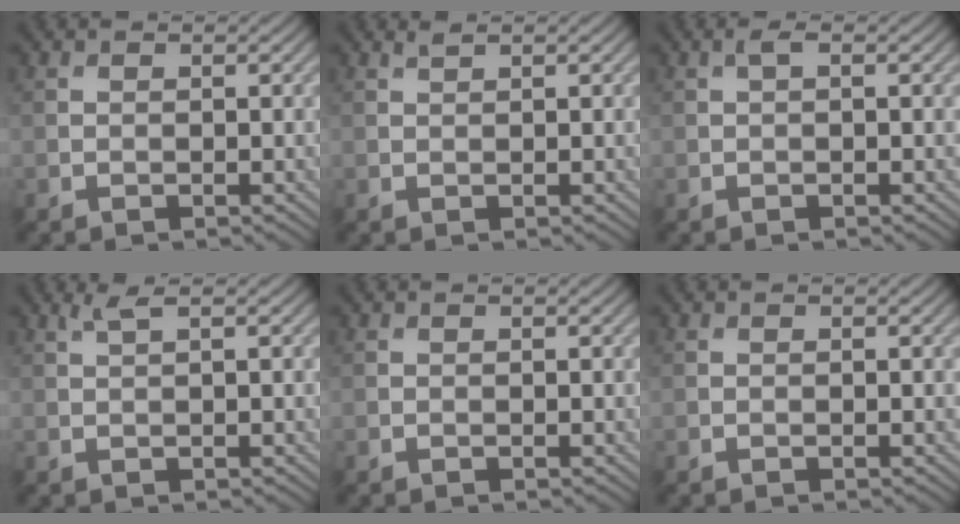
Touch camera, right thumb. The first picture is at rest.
{"total": 0.5, "force": [0.5, 0.0, 0.3], "torque": [-0.006, 0.002, 0.012]}
{"total": 0.8, "force": [0.2, 0.2, 0.8], "torque": [-0.019, 0.005, 0.004]}
{"total": 1.3, "force": [0.7, 0.1, 1.2], "torque": [-0.029, 0.008, 0.013]}
{"total": 0.0}
{"total": 0.0}